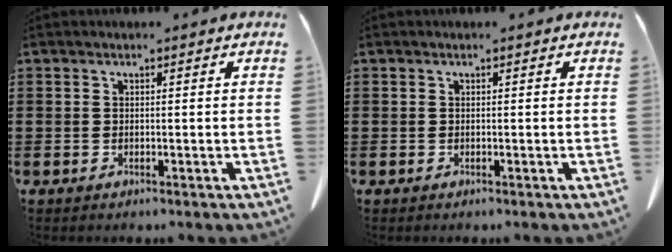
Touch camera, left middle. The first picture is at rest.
{"total": 0.0}